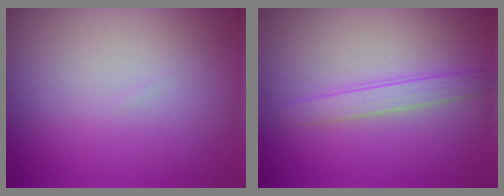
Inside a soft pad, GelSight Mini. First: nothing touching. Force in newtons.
{"total": 1.7, "press": 1.7, "slide": 0.1}